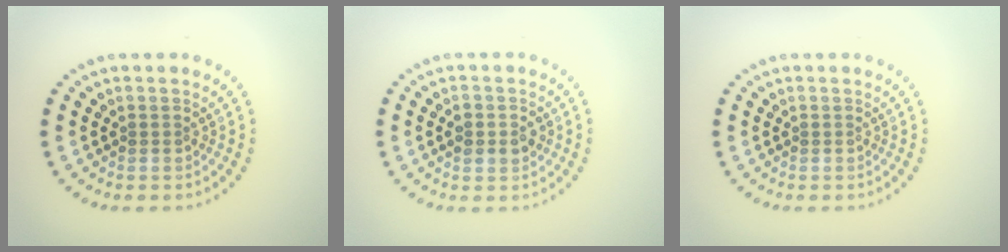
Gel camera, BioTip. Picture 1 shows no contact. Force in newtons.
{"total": 1.9, "press": 1.9, "slide": 0.2}
{"total": 0.0}